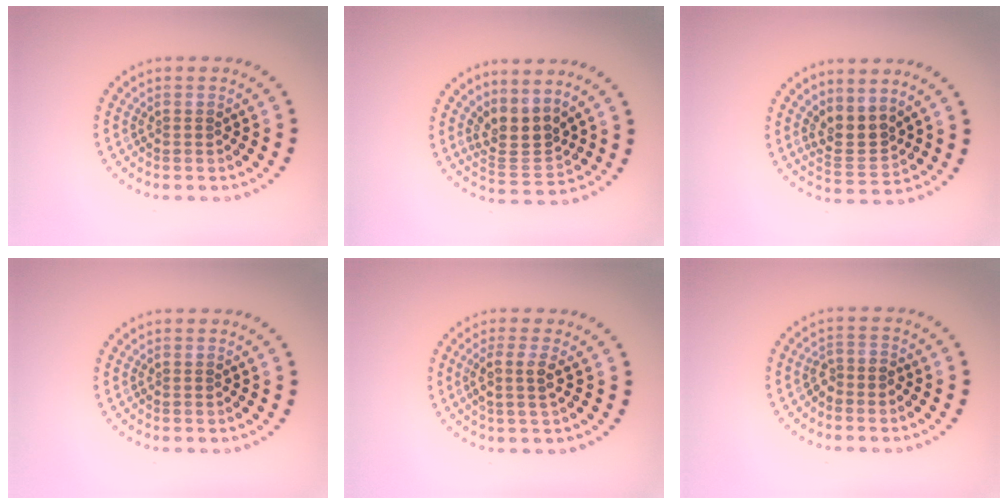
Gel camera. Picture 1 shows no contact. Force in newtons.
{"total": 3.2, "press": 2.4, "slide": 2.0}
{"total": 3.2, "press": 2.8, "slide": 1.5}
{"total": 0.0}
{"total": 2.4, "press": 2.0, "slide": 1.3}
{"total": 1.6, "press": 1.2, "slide": 1.0}